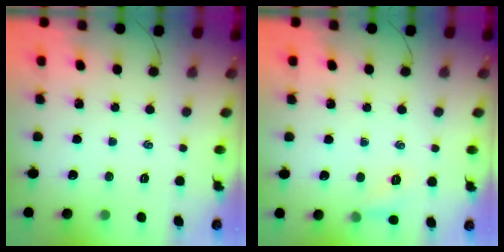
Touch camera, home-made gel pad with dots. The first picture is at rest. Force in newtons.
{"total": 6.6, "press": 6.4, "slide": 1.2}